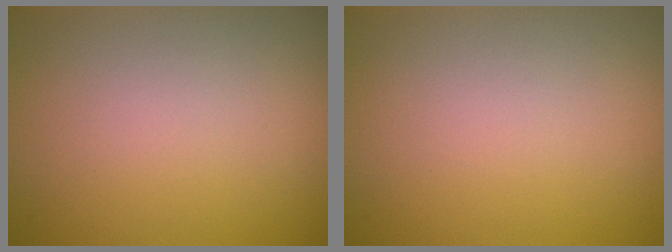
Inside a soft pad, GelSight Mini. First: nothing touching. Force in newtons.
{"total": 0.0}